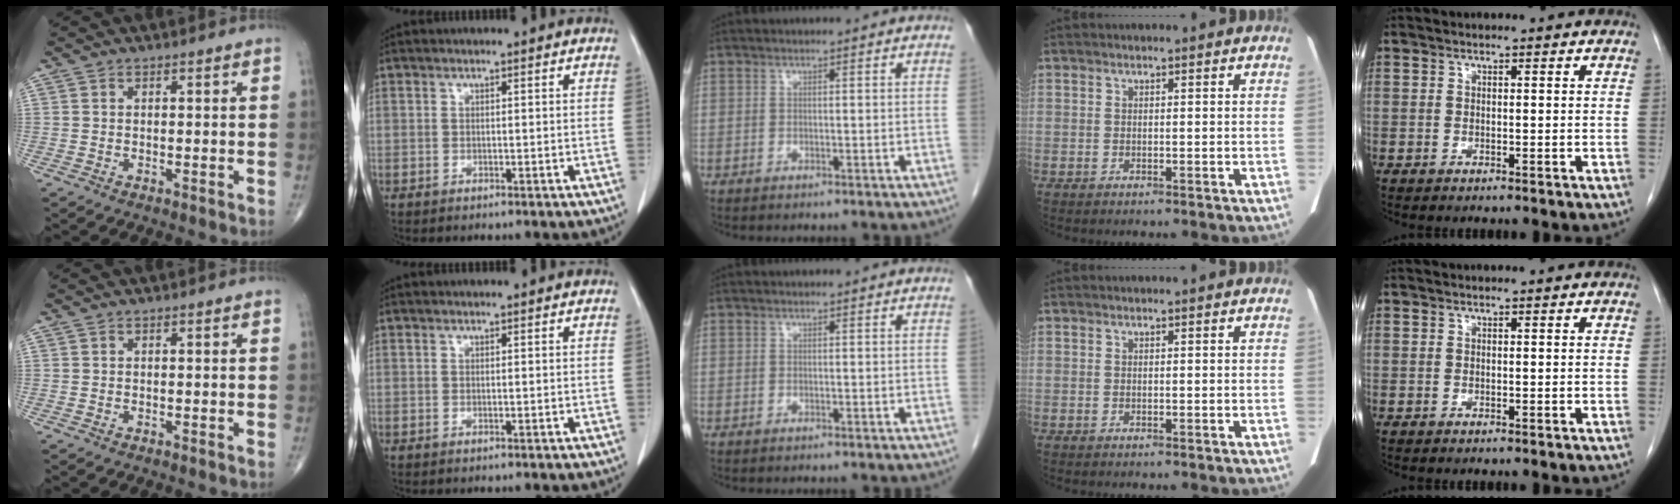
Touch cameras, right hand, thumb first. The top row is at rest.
{}